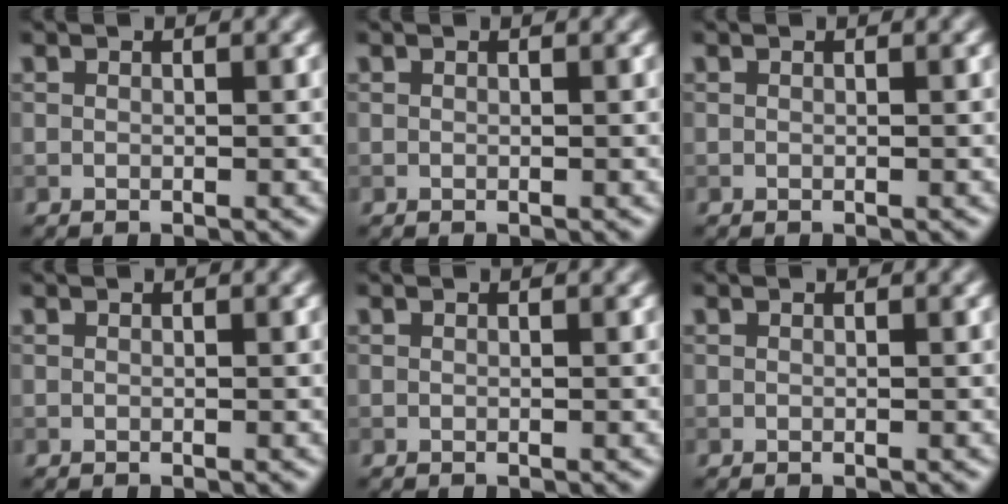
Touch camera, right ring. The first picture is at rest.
{"total": 0.0}
{"total": 0.0}
{"total": 0.0}
{"total": 0.0}
{"total": 0.0}